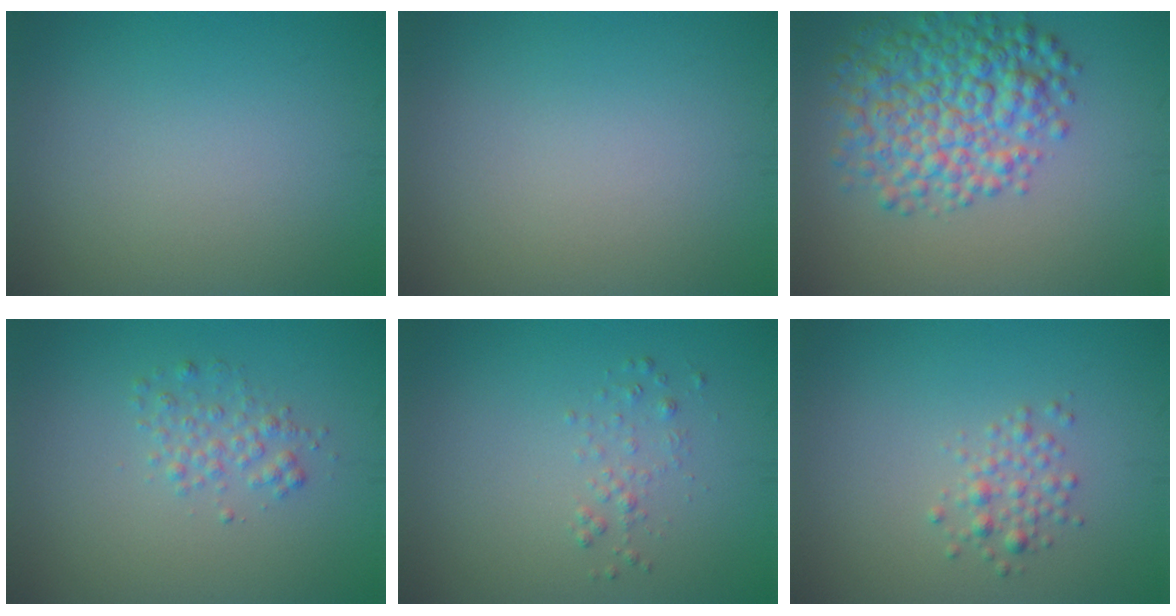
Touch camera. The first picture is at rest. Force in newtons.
{"total": 0.0}
{"total": 7.1, "press": 7.1, "slide": 0.1}
{"total": 1.7, "press": 1.7, "slide": 0.0}
{"total": 1.0, "press": 1.0, "slide": 0.1}
{"total": 1.7, "press": 1.7, "slide": 0.1}